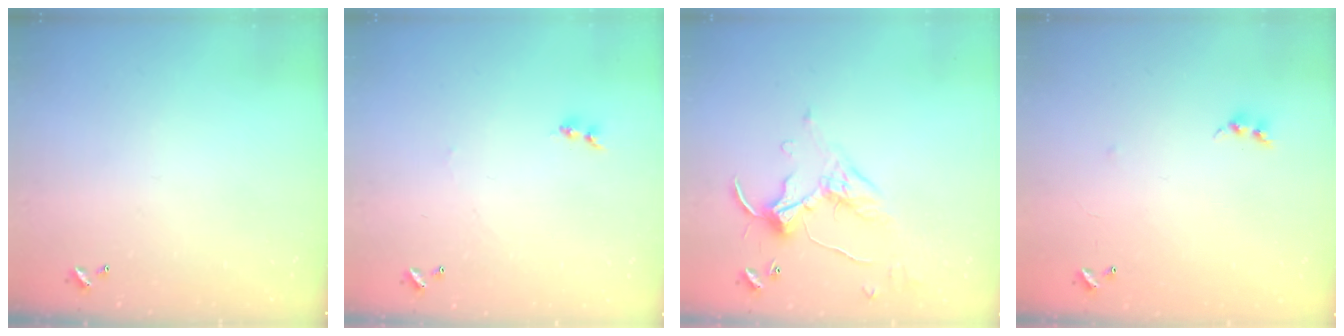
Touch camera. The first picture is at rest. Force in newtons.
{"total": 1.1, "press": 0.9, "slide": 0.5}
{"total": 1.7, "press": 1.5, "slide": 0.8}
{"total": 6.7, "press": 6.7, "slide": 0.3}